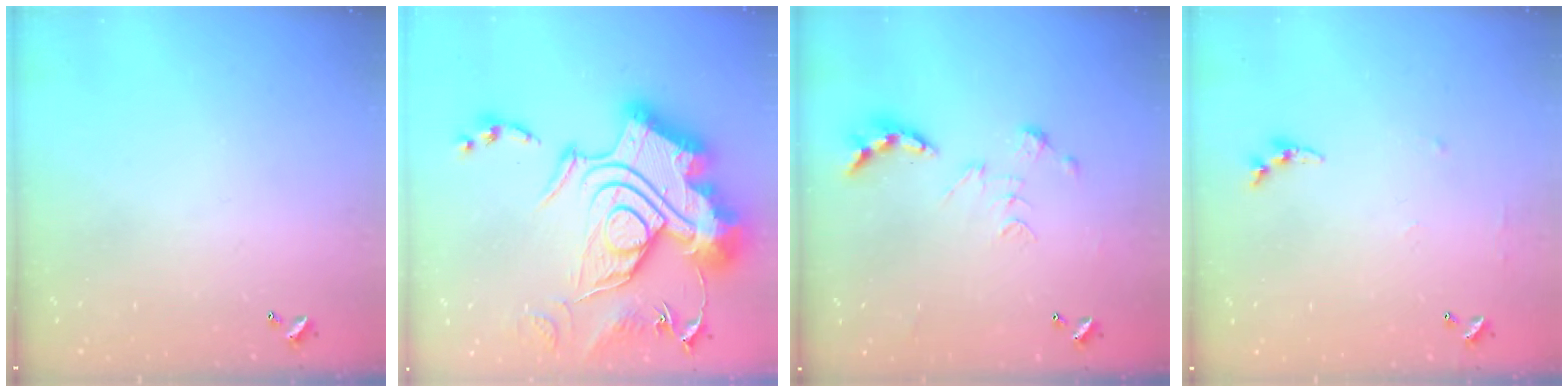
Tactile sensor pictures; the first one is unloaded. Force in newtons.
{"total": 1.1, "press": 1.1, "slide": 0.0}
{"total": 0.8, "press": 0.8, "slide": 0.3}
{"total": 4.5, "press": 4.5, "slide": 0.5}